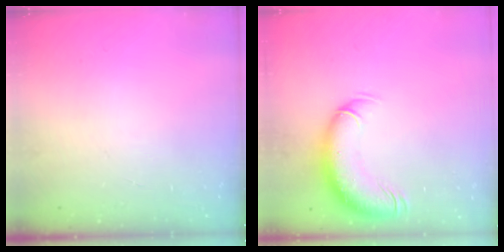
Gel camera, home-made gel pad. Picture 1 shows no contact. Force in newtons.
{"total": 12.3, "press": 11.8, "slide": 3.3}